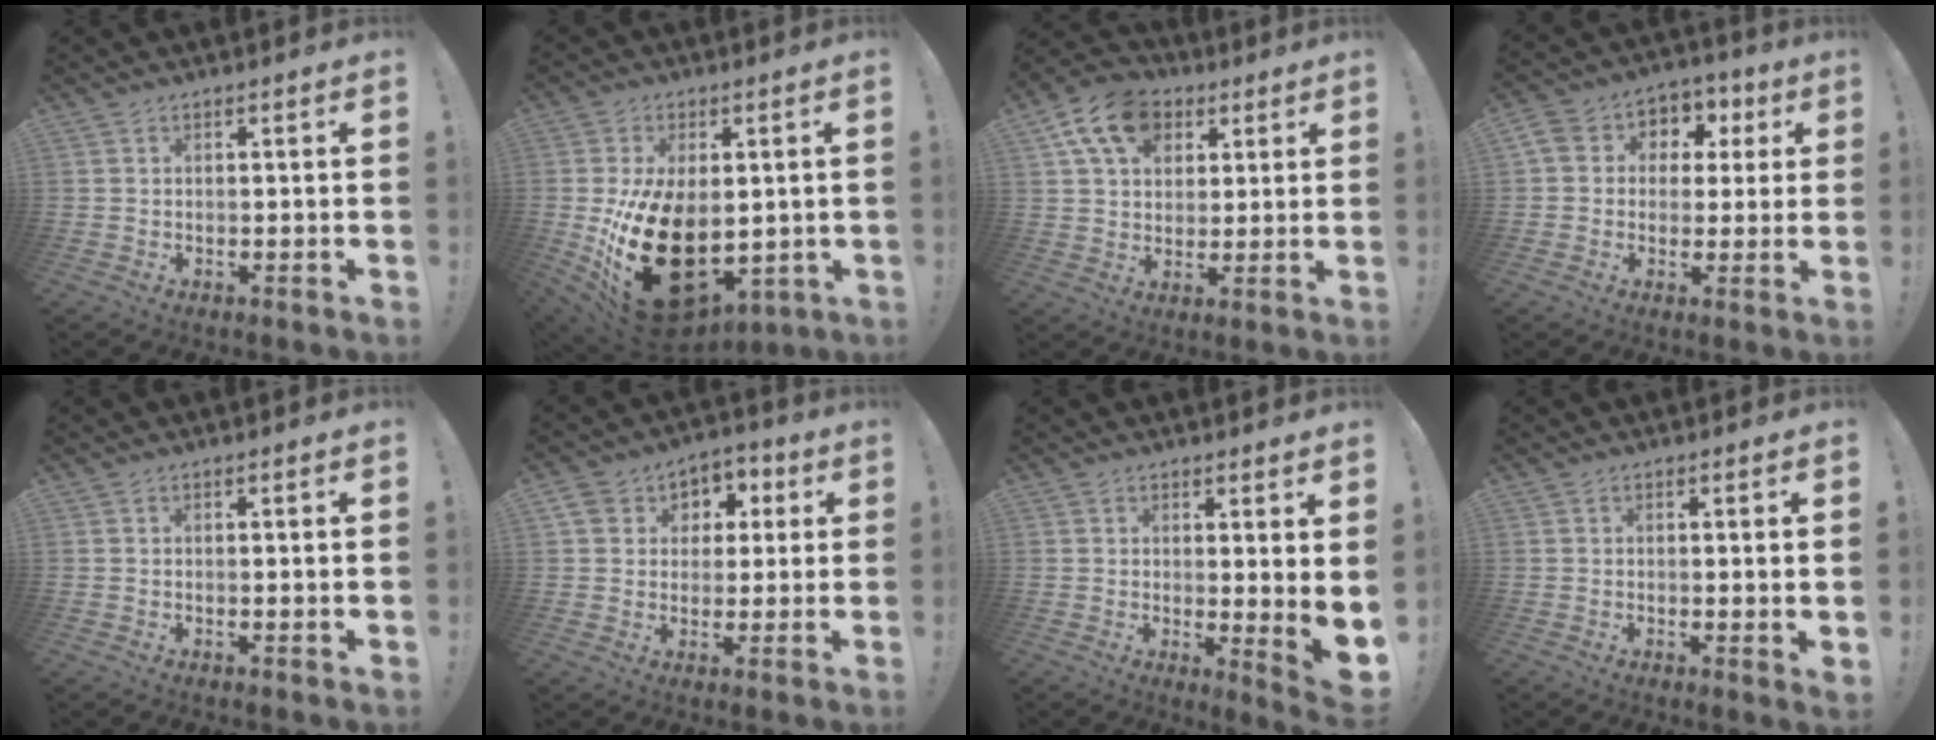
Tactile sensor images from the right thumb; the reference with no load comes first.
{"total": 26.5, "force": [-4.3, 16.8, 20.0], "torque": [-0.365, 0.008, -0.042]}
{"total": 14.5, "force": [6.7, 10.3, 7.7], "torque": [-0.121, -0.022, 0.128]}
{"total": 8.5, "force": [-0.1, 8.0, 3.1], "torque": [-0.038, 0.012, 0.005]}
{"total": 0.8, "force": [0.2, -0.2, 0.8], "torque": [-0.011, -0.002, 0.001]}
{"total": 8.4, "force": [1.6, 7.8, 2.7], "torque": [-0.039, 0.004, 0.035]}
{"total": 5.0, "force": [1.5, 0.3, 4.8], "torque": [-0.049, -0.036, 0.028]}
{"total": 1.9, "force": [0.6, -0.2, 1.8], "torque": [-0.020, -0.007, 0.008]}